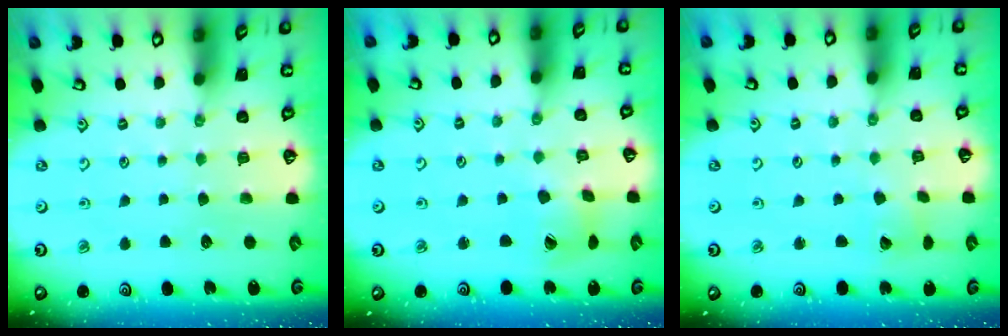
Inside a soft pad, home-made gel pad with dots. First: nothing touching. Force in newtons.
{"total": 5.4, "press": 5.4, "slide": 0.5}
{"total": 2.6, "press": 2.6, "slide": 0.3}